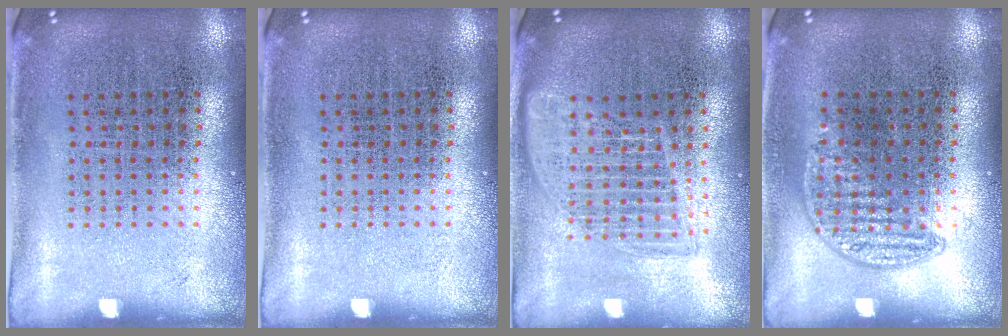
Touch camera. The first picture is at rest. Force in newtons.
{"total": 0.0}
{"total": 1.7, "press": 1.5, "slide": 0.8}
{"total": 0.8, "press": 0.6, "slide": 0.5}